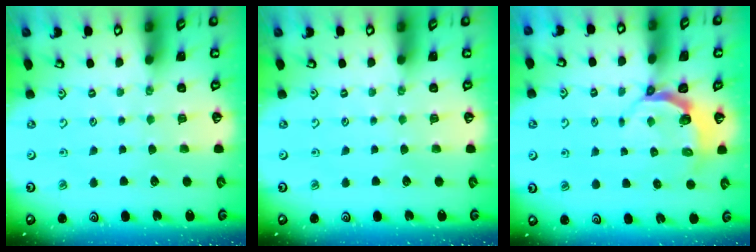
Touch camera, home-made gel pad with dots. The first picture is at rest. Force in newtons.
{"total": 0.0}
{"total": 4.9, "press": 4.0, "slide": 2.9}